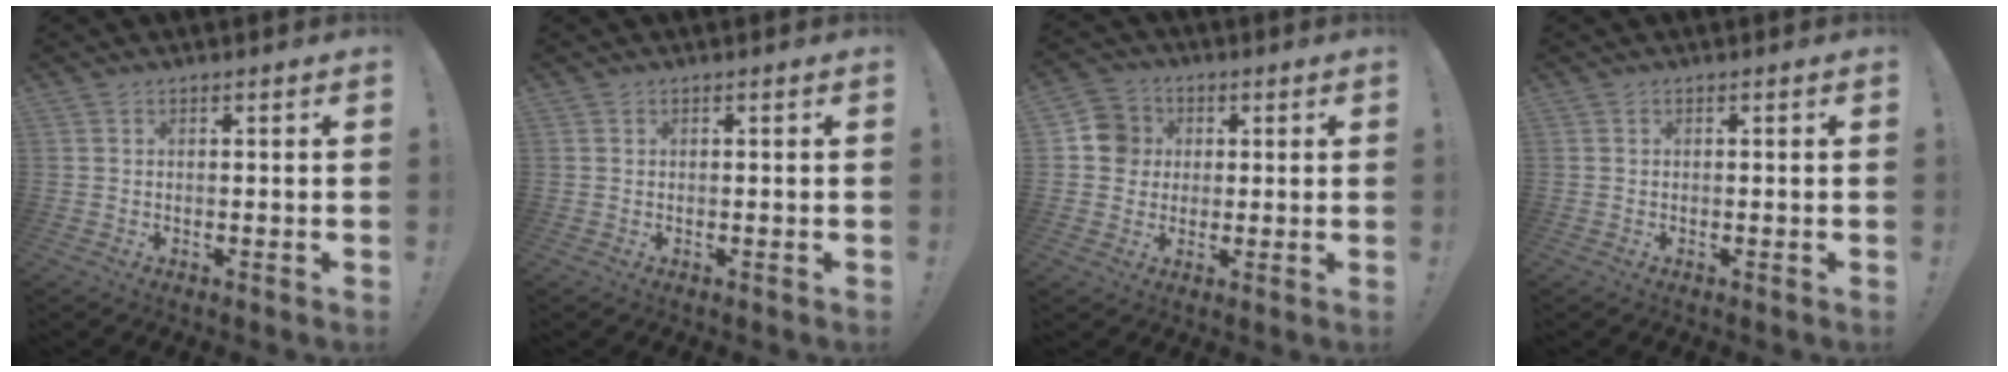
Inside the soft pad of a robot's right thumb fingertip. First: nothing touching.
{"total": 0.0}
{"total": 8.7, "force": [1.3, 8.3, 2.3], "torque": [-0.021, 0.006, 0.029]}
{"total": 0.0}